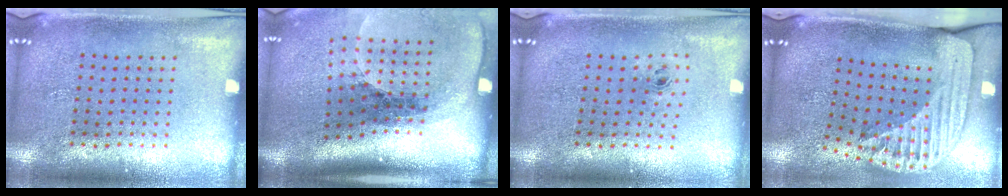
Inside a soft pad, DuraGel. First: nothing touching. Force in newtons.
{"total": 2.6, "press": 1.8, "slide": 1.8}
{"total": 0.7, "press": 0.3, "slide": 0.7}
{"total": 2.5, "press": 1.7, "slide": 1.9}